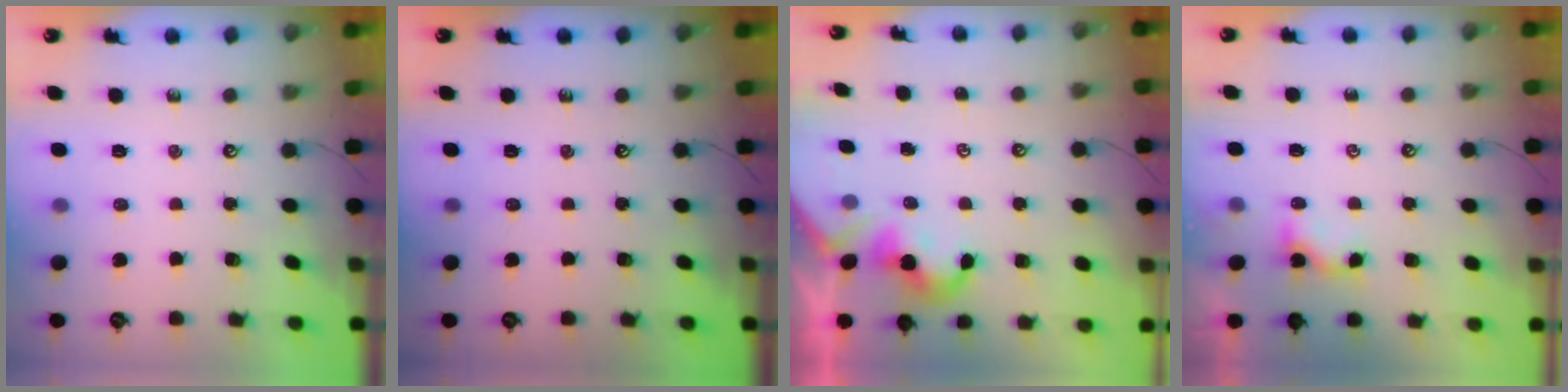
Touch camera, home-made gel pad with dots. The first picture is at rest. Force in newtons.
{"total": 0.0}
{"total": 2.1, "press": 2.1, "slide": 0.3}
{"total": 2.2, "press": 2.1, "slide": 0.5}